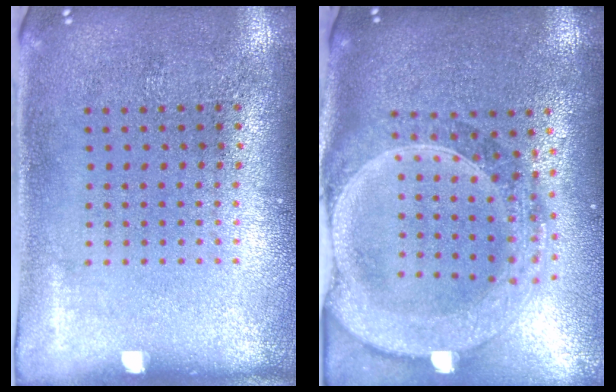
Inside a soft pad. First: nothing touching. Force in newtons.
{"total": 2.9, "press": 2.5, "slide": 1.4}